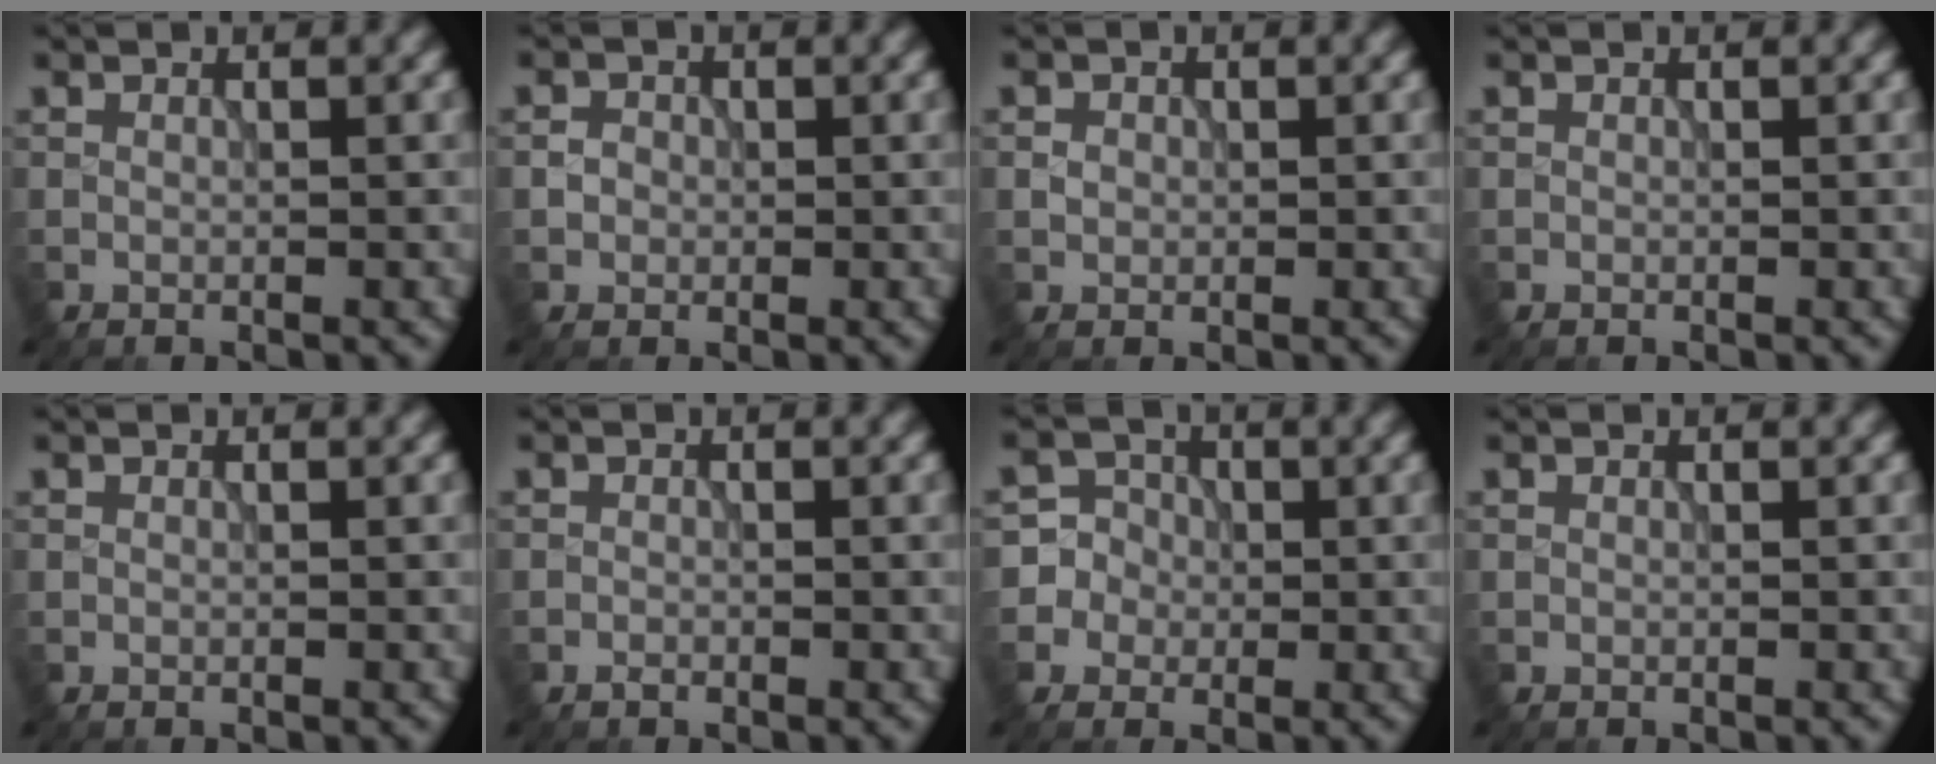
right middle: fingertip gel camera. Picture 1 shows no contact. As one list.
[{"total": 1.3, "force": [-0.1, 1.2, 0.2], "torque": [0.002, -0.005, -0.002]}, {"total": 0.8, "force": [0.0, 0.8, 0.2], "torque": [-0.001, -0.003, -0.001]}, {"total": 0.0}, {"total": 0.0}, {"total": 0.5, "force": [-0.4, 0.3, 0.1], "torque": [-0.002, 0.000, -0.008]}, {"total": 6.1, "force": [-1.0, 6.0, 0.5], "torque": [0.006, 0.016, -0.036]}, {"total": 0.0}]